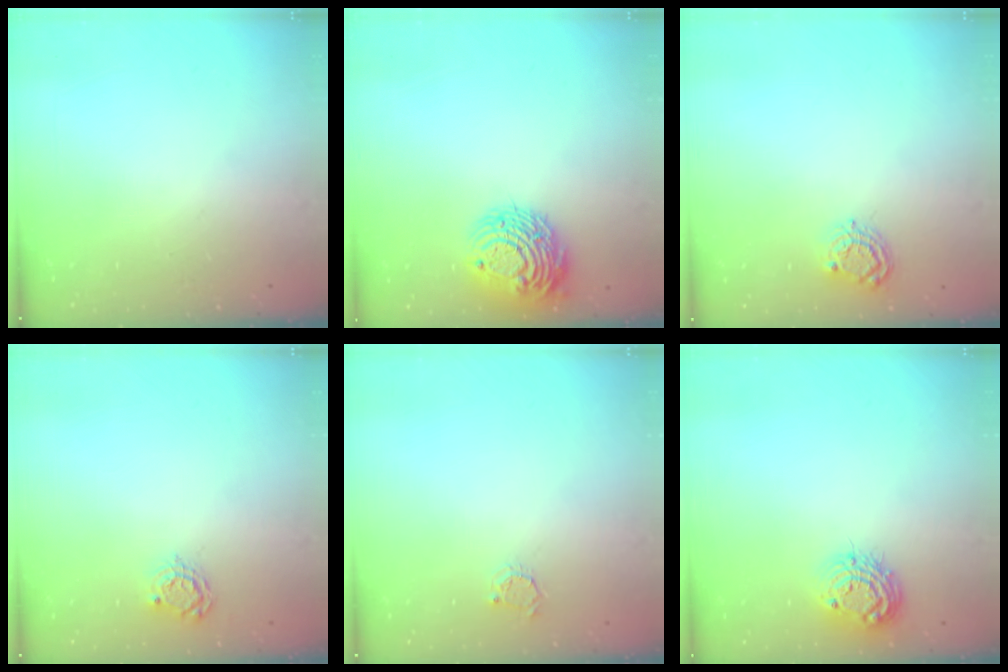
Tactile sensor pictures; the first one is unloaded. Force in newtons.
{"total": 12.5, "press": 12.5, "slide": 1.2}
{"total": 6.8, "press": 6.8, "slide": 0.5}
{"total": 5.0, "press": 5.0, "slide": 0.4}
{"total": 2.9, "press": 2.8, "slide": 0.4}
{"total": 10.5, "press": 10.5, "slide": 0.8}